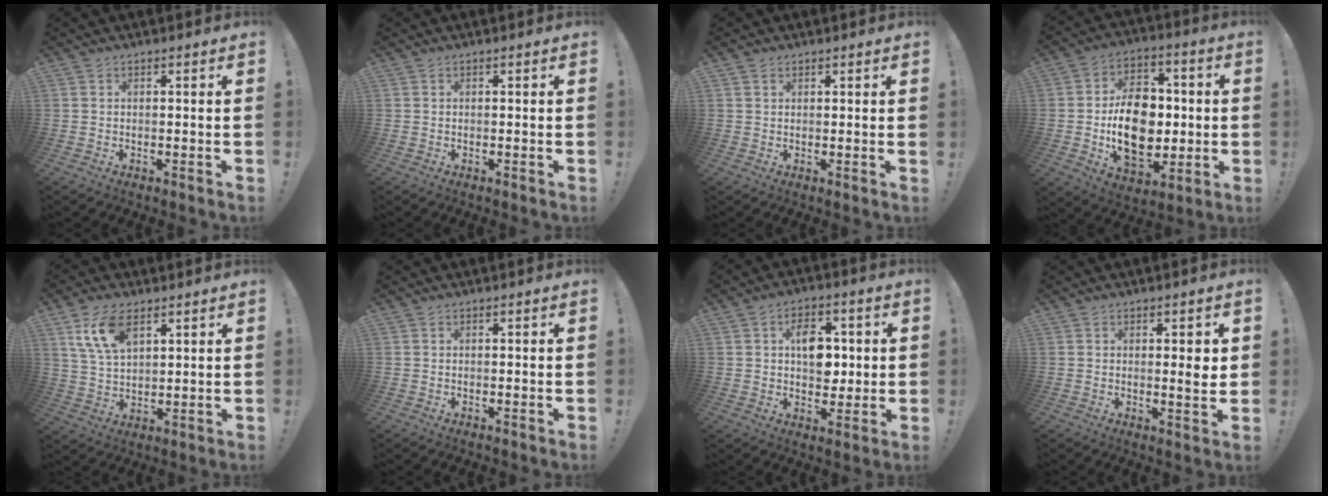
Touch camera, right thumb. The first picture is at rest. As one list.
[{"total": 0.0}, {"total": 1.1, "force": [0.9, 0.7, 0.0], "torque": [0.007, -0.004, 0.017]}, {"total": 18.1, "force": [-1.4, 12.7, 12.9], "torque": [-0.220, 0.006, -0.018]}, {"total": 10.7, "force": [5.9, 5.6, 7.0], "torque": [-0.130, -0.016, 0.109]}, {"total": 0.0}, {"total": 10.3, "force": [1.4, 7.6, 6.9], "torque": [-0.095, 0.009, 0.029]}, {"total": 3.5, "force": [0.8, 0.8, 3.3], "torque": [-0.039, -0.011, 0.007]}]